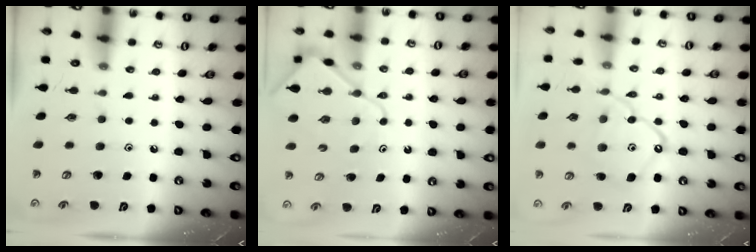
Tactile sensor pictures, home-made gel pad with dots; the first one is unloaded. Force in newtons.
{"total": 10.6, "press": 10.5, "slide": 1.1}
{"total": 14.4, "press": 14.4, "slide": 1.3}